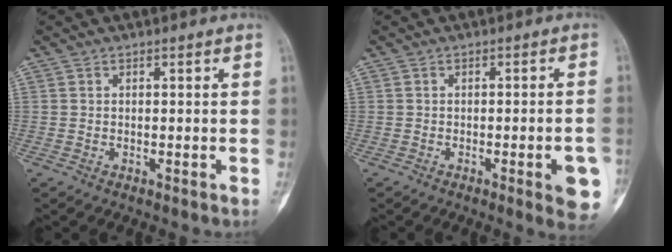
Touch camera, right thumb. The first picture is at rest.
{"total": 7.2, "force": [-2.5, 1.5, 6.6], "torque": [-0.068, 0.006, -0.027]}